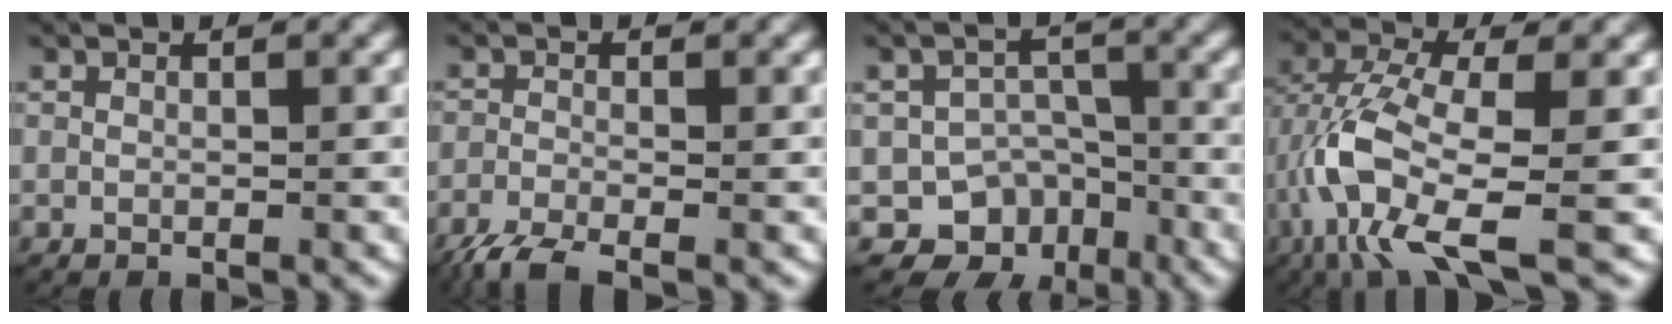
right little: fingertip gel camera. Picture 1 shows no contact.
{"total": 3.8, "force": [-3.1, 1.1, 1.8], "torque": [-0.042, -0.017, -0.045]}
{"total": 13.3, "force": [-6.9, 10.6, 4.1], "torque": [-0.057, -0.042, -0.118]}
{"total": 8.0, "force": [-2.4, 3.3, 6.9], "torque": [-0.165, -0.036, -0.022]}